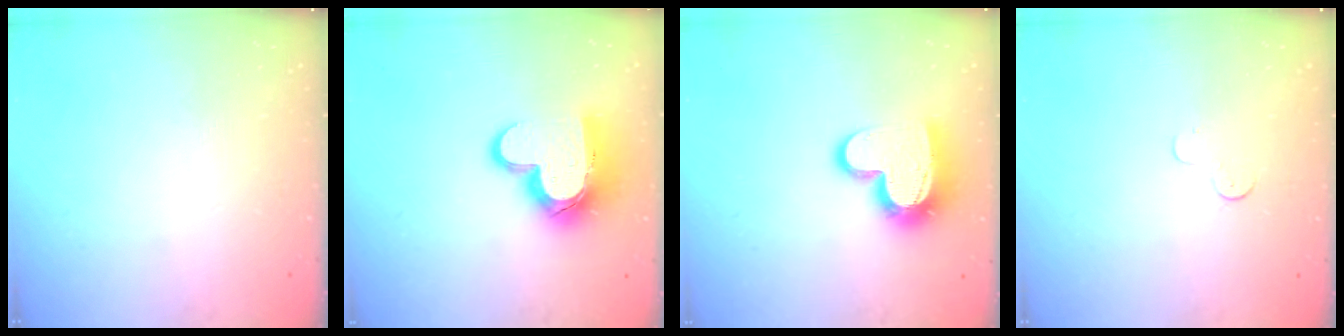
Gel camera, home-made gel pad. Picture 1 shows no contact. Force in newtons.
{"total": 15.5, "press": 15.5, "slide": 1.3}
{"total": 14.7, "press": 14.6, "slide": 1.1}
{"total": 3.6, "press": 3.5, "slide": 0.3}